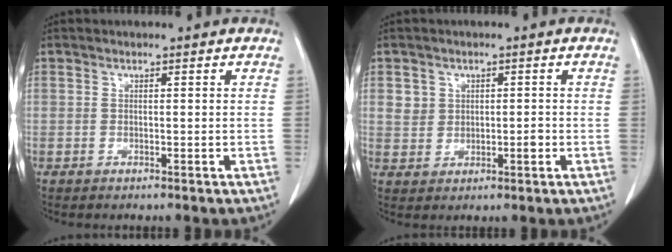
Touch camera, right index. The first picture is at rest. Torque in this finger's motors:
{"motor_torque": [0.14, 0.22, 0.03, 0.03]}